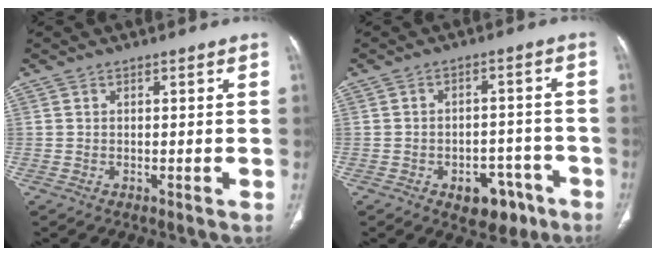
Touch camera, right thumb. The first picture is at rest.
{"total": 8.3, "force": [-4.5, 5.4, 4.5], "torque": [-0.031, 0.039, -0.054]}